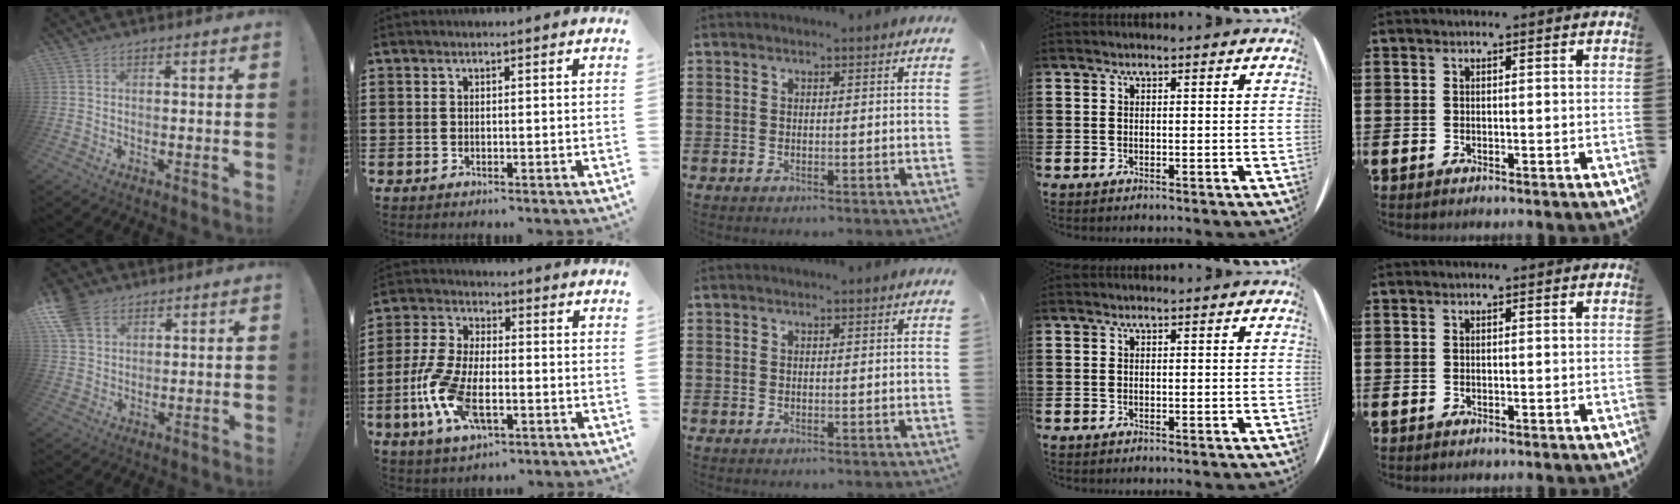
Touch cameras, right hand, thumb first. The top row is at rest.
{"thumb": {"total": 8.9, "force": [5.5, 6.2, 3.4], "torque": [-0.079, -0.020, 0.112]}, "index": {"total": 10.0, "force": [-3.4, 4.5, 8.3], "torque": [-0.208, -0.011, -0.069]}}